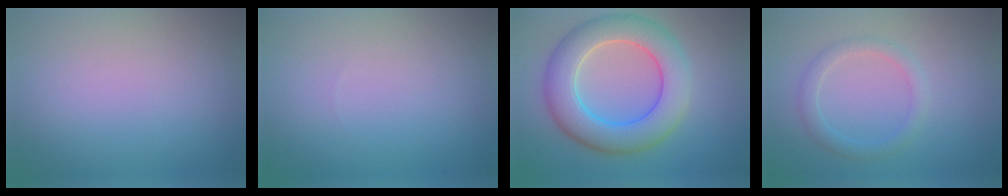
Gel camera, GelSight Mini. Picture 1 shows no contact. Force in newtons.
{"total": 0.0}
{"total": 8.0, "press": 8.0, "slide": 0.5}
{"total": 2.0, "press": 2.0, "slide": 0.1}